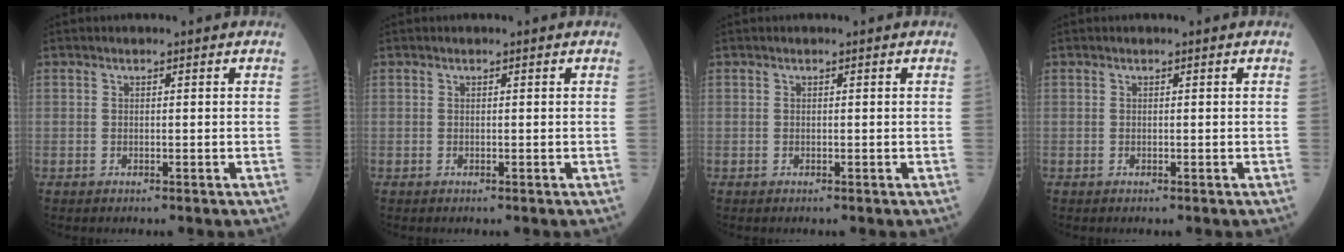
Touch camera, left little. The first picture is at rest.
{"total": 0.0}
{"total": 0.0}
{"total": 0.0}